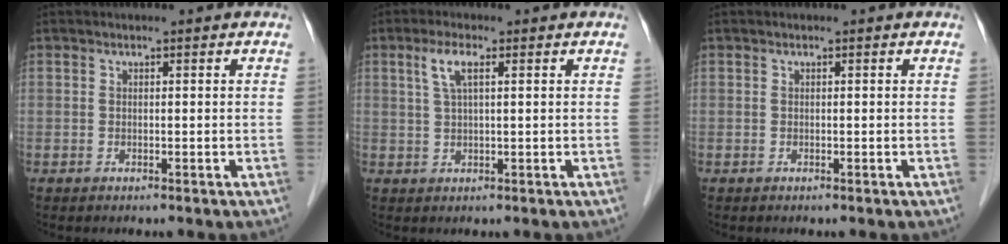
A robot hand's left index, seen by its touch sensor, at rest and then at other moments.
{"total": 3.4, "force": [1.4, 0.7, 3.0], "torque": [-0.068, 0.010, 0.029]}
{"total": 0.0}